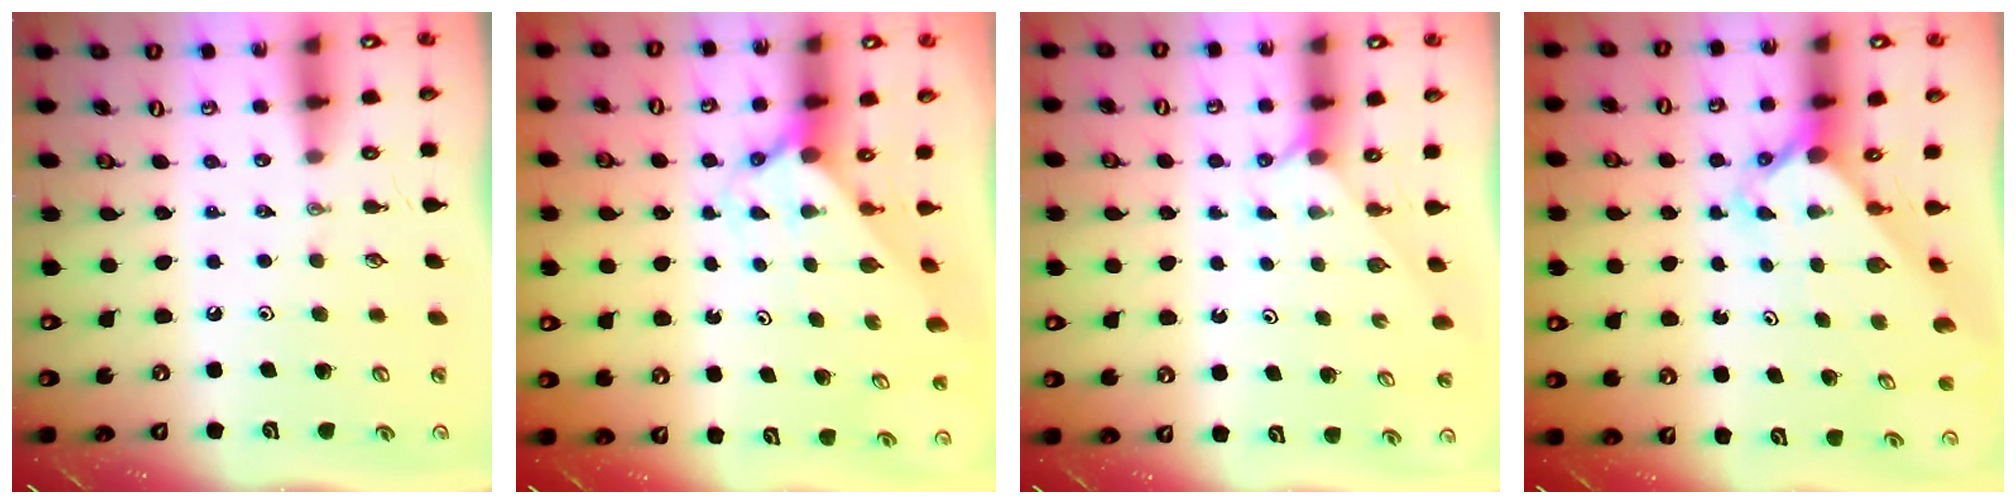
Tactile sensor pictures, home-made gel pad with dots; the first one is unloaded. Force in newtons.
{"total": 1.6, "press": 1.6, "slide": 0.1}
{"total": 1.2, "press": 1.2, "slide": 0.2}
{"total": 2.3, "press": 2.3, "slide": 0.1}